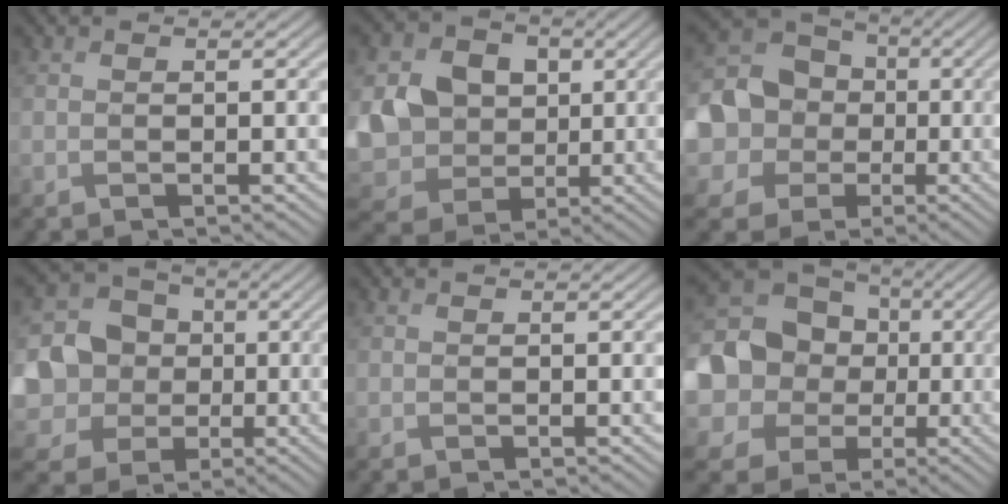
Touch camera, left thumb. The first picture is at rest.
{"total": 11.8, "force": [0.9, 10.3, 5.6], "torque": [-0.175, -0.016, 0.009]}
{"total": 19.6, "force": [-0.8, 17.9, 8.0], "torque": [-0.253, 0.002, -0.061]}
{"total": 13.8, "force": [-1.8, 12.7, 5.1], "torque": [-0.182, -0.014, -0.049]}
{"total": 0.0}
{"total": 21.6, "force": [0.4, 19.3, 9.6], "torque": [-0.278, 0.014, -0.039]}